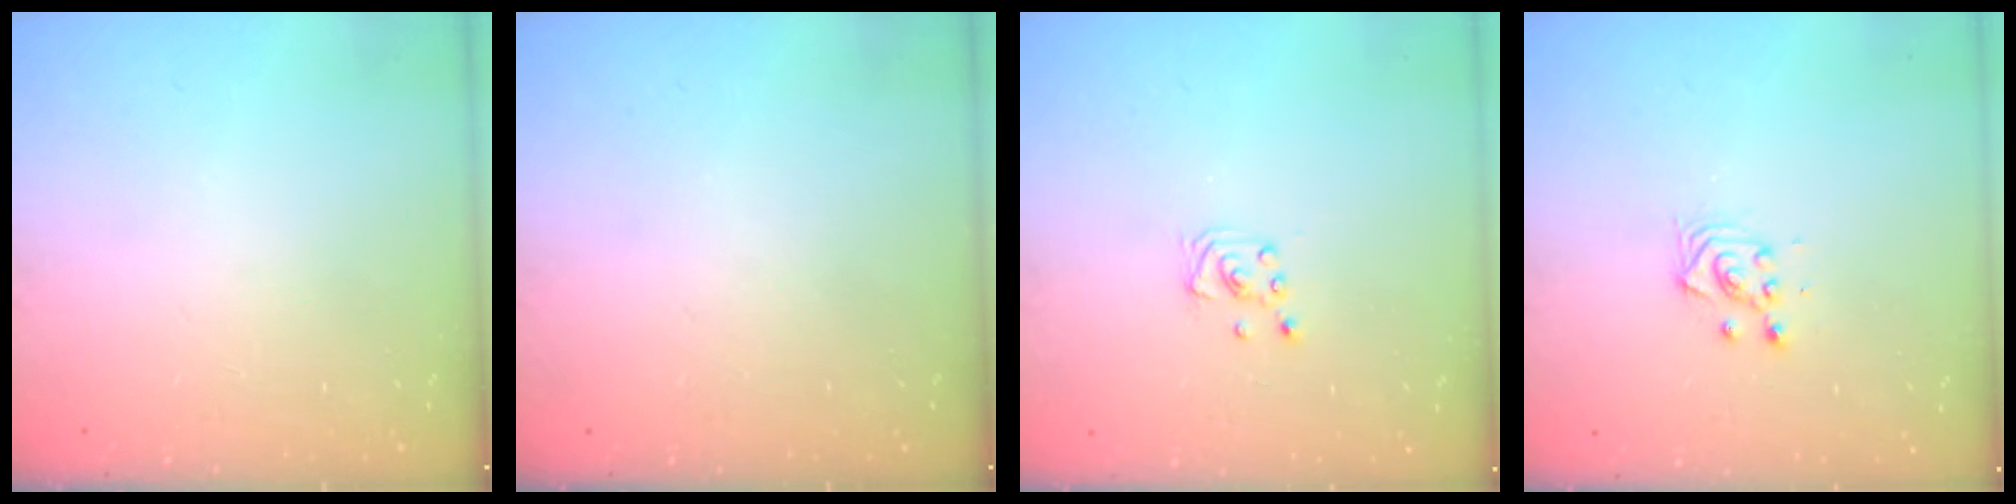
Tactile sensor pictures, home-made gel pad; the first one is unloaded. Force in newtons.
{"total": 0.0}
{"total": 2.1, "press": 2.1, "slide": 0.2}
{"total": 3.6, "press": 3.4, "slide": 1.2}